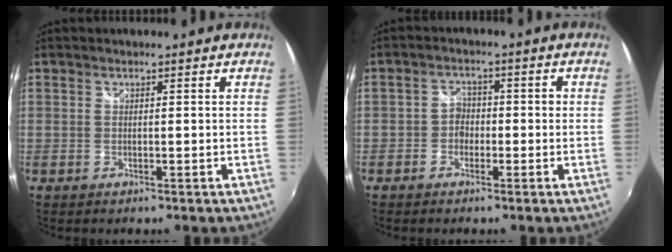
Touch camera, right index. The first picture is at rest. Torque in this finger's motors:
{"motor_torque": [-0.04, -0.07, 0.01, 0.03]}